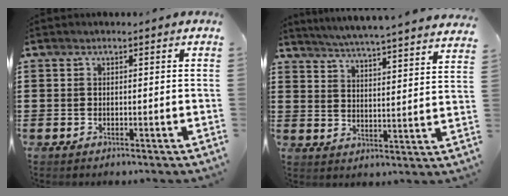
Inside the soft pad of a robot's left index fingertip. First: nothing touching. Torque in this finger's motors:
{"motor_torque": [2.14, 0.00, 0.30, 0.05]}